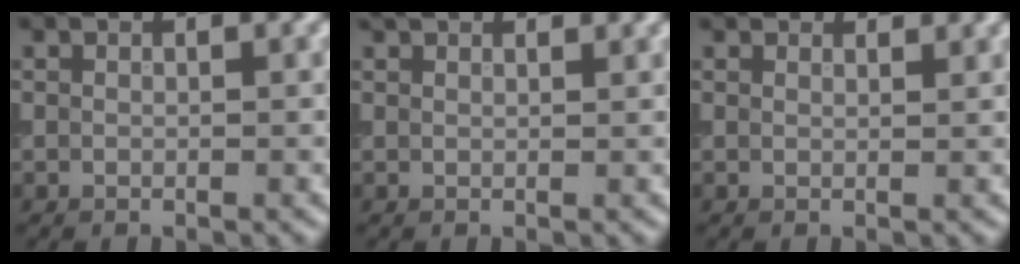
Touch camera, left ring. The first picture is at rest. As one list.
[{"total": 2.5, "force": [2.4, 0.4, 0.8], "torque": [-0.016, 0.007, 0.031]}, {"total": 3.3, "force": [3.0, 0.9, 0.9], "torque": [-0.019, 0.000, 0.036]}]